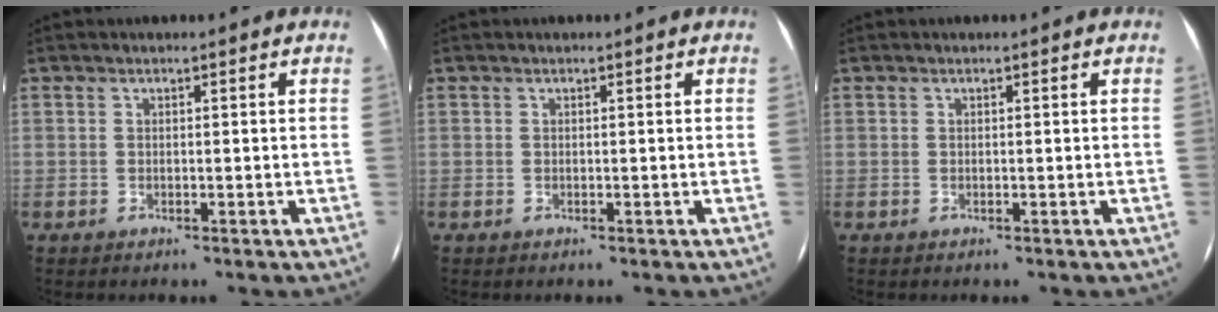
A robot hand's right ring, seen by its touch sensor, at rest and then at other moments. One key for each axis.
{"total": 0.0}
{"total": 0.0}